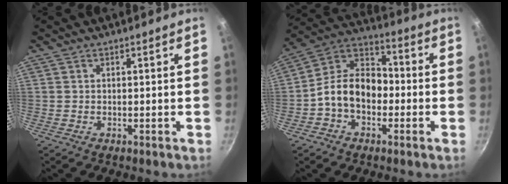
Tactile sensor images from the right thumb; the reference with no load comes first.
{"total": 12.4, "force": [-2.6, 9.0, 8.2], "torque": [-0.101, 0.048, -0.067]}